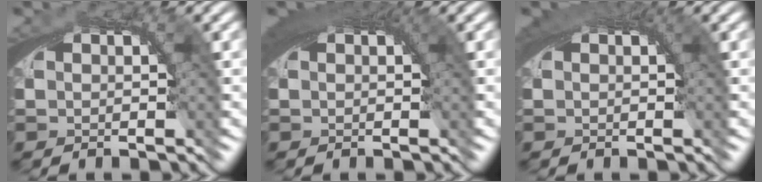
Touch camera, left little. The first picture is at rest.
{"total": 3.3, "force": [0.8, 1.8, 2.7], "torque": [-0.043, -0.007, 0.015]}
{"total": 1.9, "force": [0.5, 1.1, 1.4], "torque": [-0.024, -0.004, 0.009]}